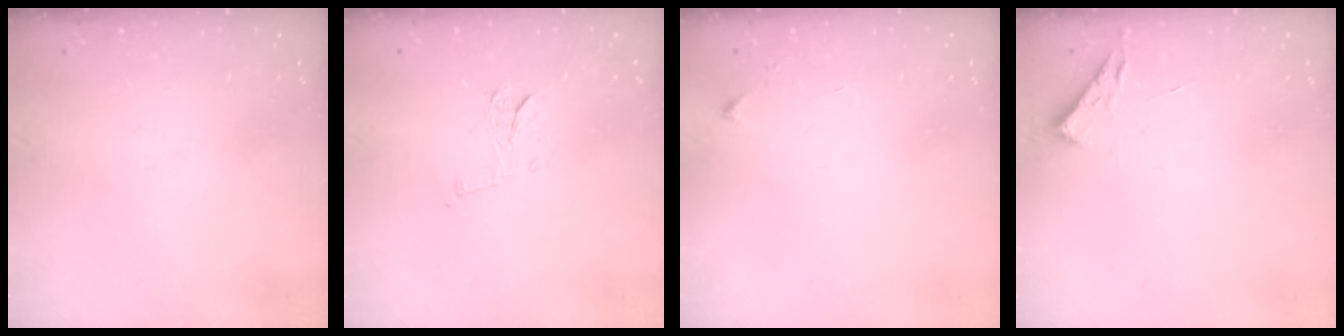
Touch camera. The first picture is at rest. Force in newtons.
{"total": 6.0, "press": 6.0, "slide": 0.5}
{"total": 3.9, "press": 3.8, "slide": 0.6}
{"total": 3.1, "press": 3.0, "slide": 0.4}